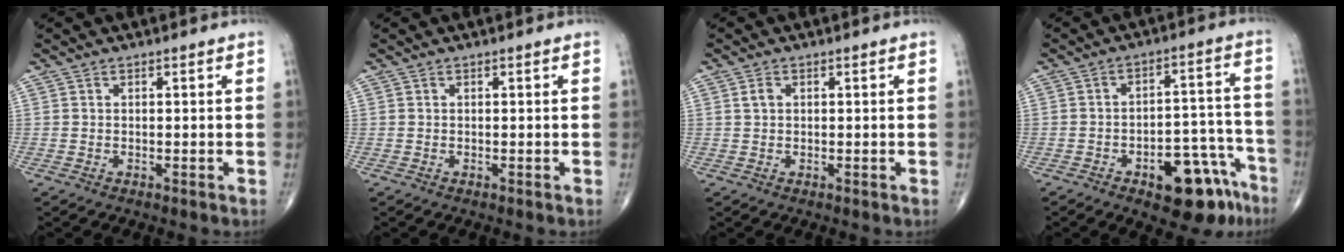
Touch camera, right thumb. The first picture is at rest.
{"total": 0.0}
{"total": 1.5, "force": [0.4, 1.0, 0.9], "torque": [-0.017, 0.003, 0.008]}
{"total": 14.4, "force": [-8.1, 6.6, 9.9], "torque": [-0.096, 0.070, -0.103]}